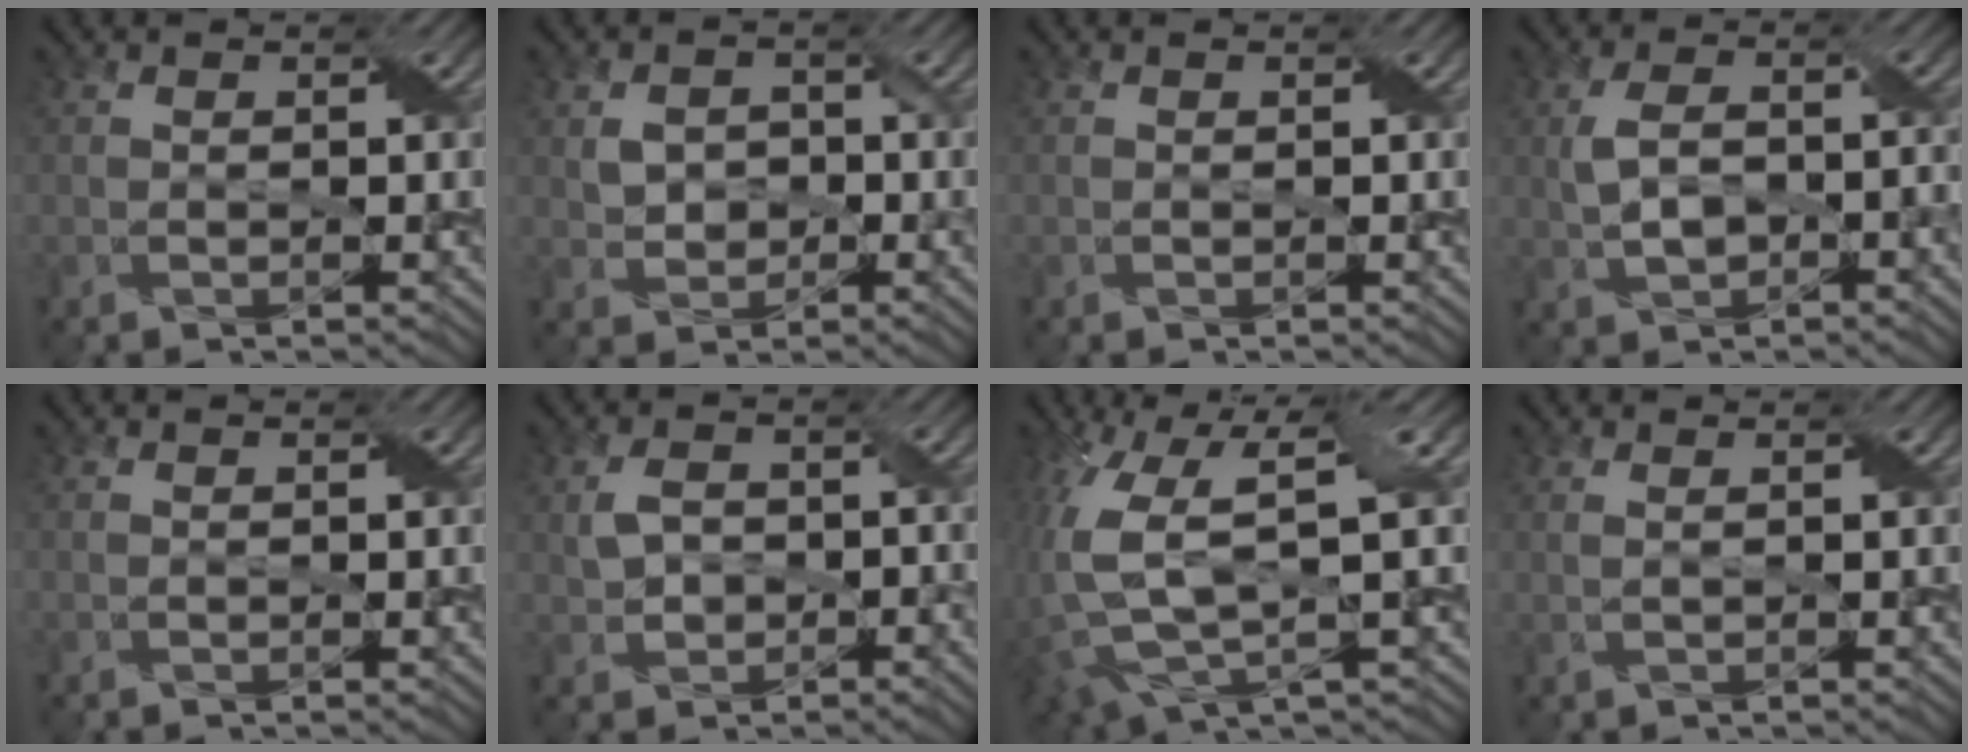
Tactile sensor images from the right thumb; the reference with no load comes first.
{"total": 2.7, "force": [0.0, 2.4, 1.2], "torque": [-0.029, -0.001, 0.001]}
{"total": 0.0}
{"total": 4.9, "force": [-0.6, 2.7, 4.0], "torque": [-0.088, 0.002, -0.008]}
{"total": 0.0}
{"total": 3.0, "force": [-0.2, 2.4, 1.8], "torque": [-0.039, 0.003, -0.004]}
{"total": 11.4, "force": [-0.4, 4.5, 10.4], "torque": [-0.253, -0.023, 0.002]}
{"total": 0.9, "force": [0.4, 0.3, 0.8], "torque": [-0.016, 0.005, 0.001]}